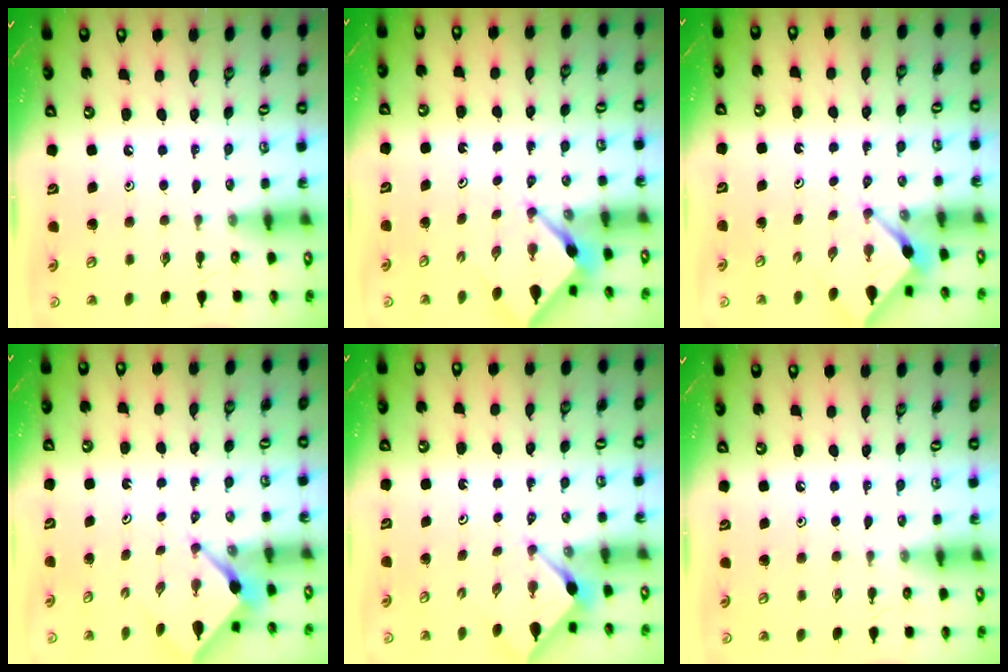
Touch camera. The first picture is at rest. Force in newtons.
{"total": 3.0, "press": 3.0, "slide": 0.3}
{"total": 2.9, "press": 2.9, "slide": 0.4}
{"total": 2.4, "press": 2.4, "slide": 0.2}
{"total": 3.0, "press": 3.0, "slide": 0.3}
{"total": 0.0}